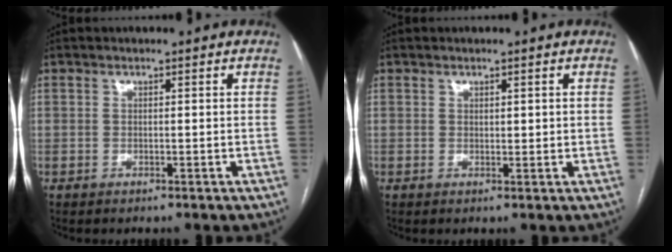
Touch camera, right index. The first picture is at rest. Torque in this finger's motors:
{"motor_torque": [-0.17, 0.05, -0.07, -0.01]}